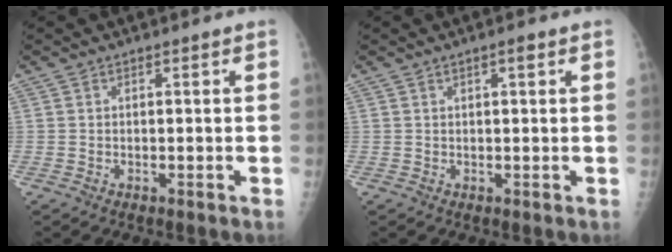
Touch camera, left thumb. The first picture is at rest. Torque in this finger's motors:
{"motor_torque": [-0.19, -0.08, 0.05, 0.06, 0.03]}